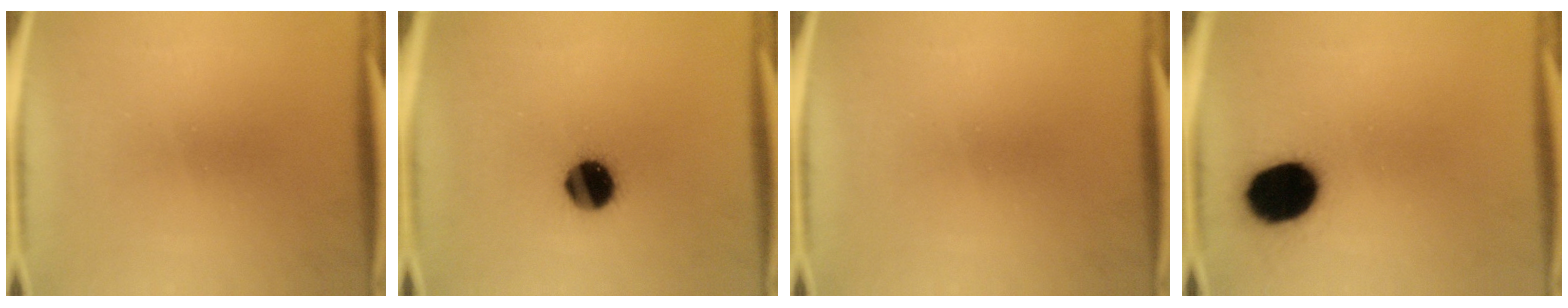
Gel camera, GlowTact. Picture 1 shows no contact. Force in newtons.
{"total": 10.4}
{"total": 0.0}
{"total": 14.1}